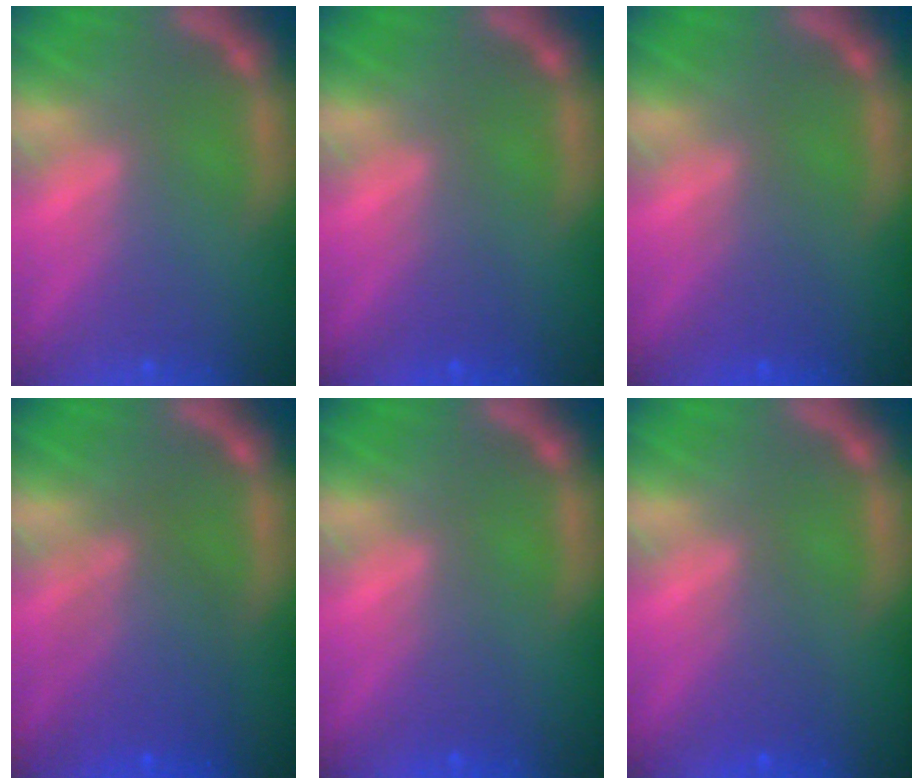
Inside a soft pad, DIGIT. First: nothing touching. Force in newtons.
{"total": 1.5}
{"total": 2.0}
{"total": 5.5}
{"total": 1.5}
{"total": 2.0}